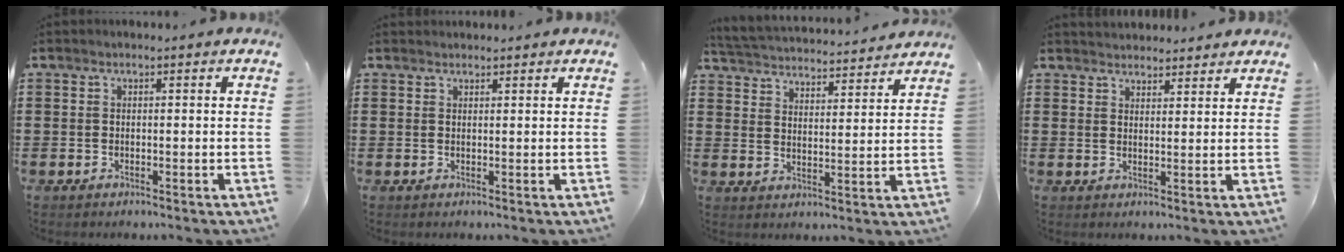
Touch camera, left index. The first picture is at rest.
{"total": 1.0, "force": [1.0, 0.2, 0.1], "torque": [-0.004, 0.000, 0.020]}
{"total": 4.1, "force": [4.1, -0.1, 0.0], "torque": [-0.023, -0.033, 0.067]}
{"total": 2.6, "force": [2.6, 0.3, -0.3], "torque": [0.000, -0.005, 0.051]}